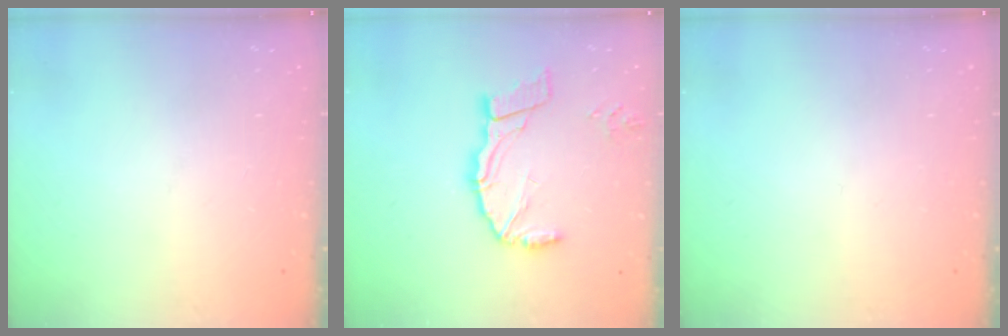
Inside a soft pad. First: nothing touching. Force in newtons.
{"total": 12.1, "press": 12.0, "slide": 1.3}
{"total": 0.0}